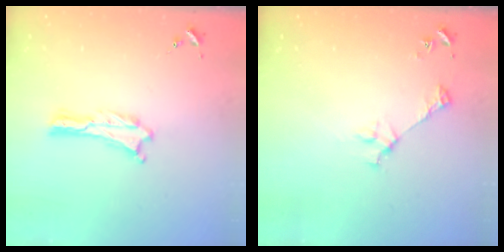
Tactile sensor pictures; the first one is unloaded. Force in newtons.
{"total": 3.6, "press": 3.6, "slide": 0.4}